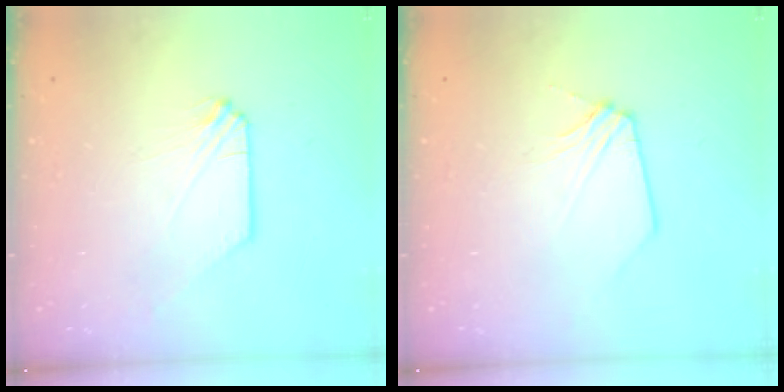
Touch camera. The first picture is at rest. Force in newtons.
{"total": 2.8, "press": 2.7, "slide": 0.4}